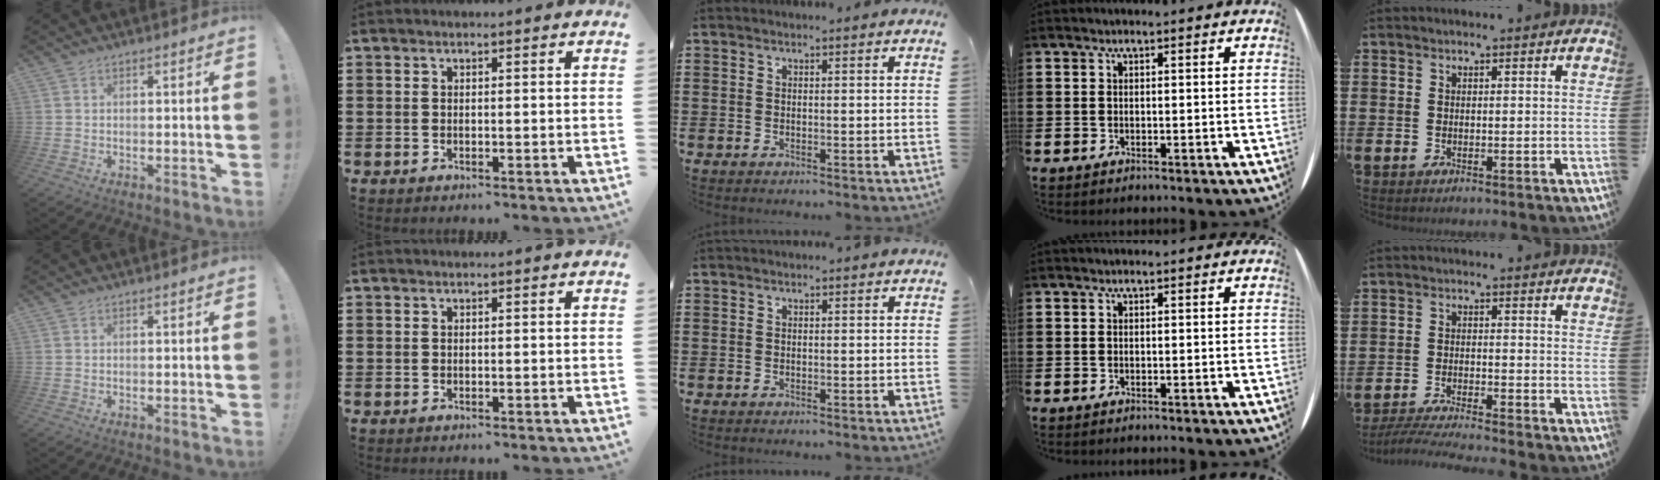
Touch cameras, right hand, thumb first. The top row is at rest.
{"little": {"total": 3.4, "force": [-3.2, -0.3, 1.2], "torque": [-0.018, -0.004, -0.062]}}